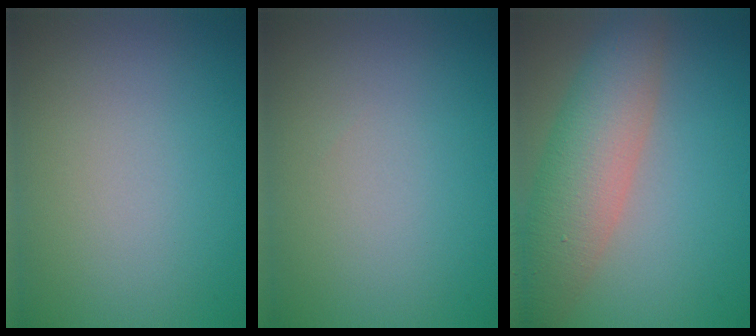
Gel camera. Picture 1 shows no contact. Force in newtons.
{"total": 0.0}
{"total": 7.0, "press": 7.0, "slide": 0.4}